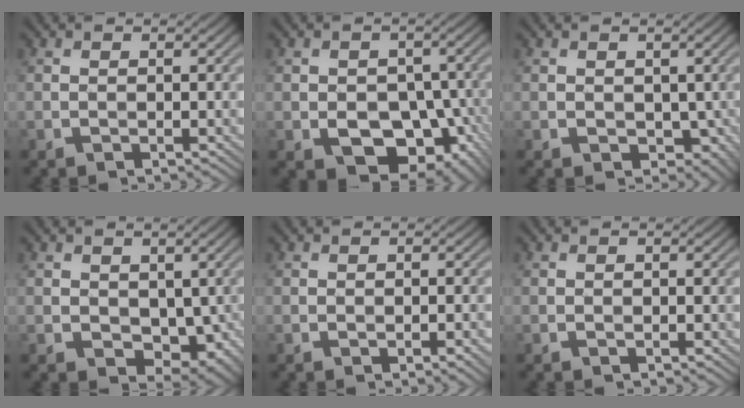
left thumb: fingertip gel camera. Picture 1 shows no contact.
{"total": 9.2, "force": [-3.2, 6.5, 5.7], "torque": [-0.086, -0.022, -0.039]}
{"total": 3.1, "force": [-0.1, 2.4, 2.0], "torque": [-0.035, -0.013, 0.002]}
{"total": 5.7, "force": [0.0, 3.9, 4.1], "torque": [-0.070, -0.019, 0.007]}
{"total": 1.6, "force": [-0.6, 0.4, 1.4], "torque": [-0.019, -0.001, -0.006]}
{"total": 0.0}